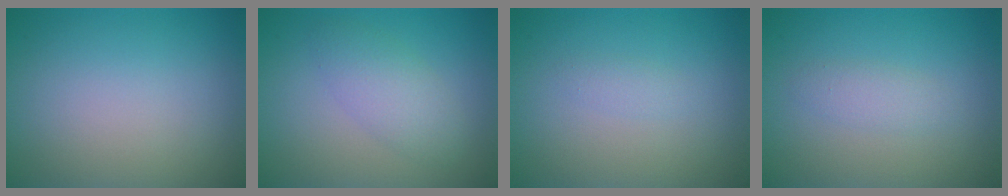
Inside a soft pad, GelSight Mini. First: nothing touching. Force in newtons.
{"total": 3.0, "press": 3.0, "slide": 0.0}
{"total": 0.8, "press": 0.8, "slide": 0.1}
{"total": 1.4, "press": 1.4, "slide": 0.0}